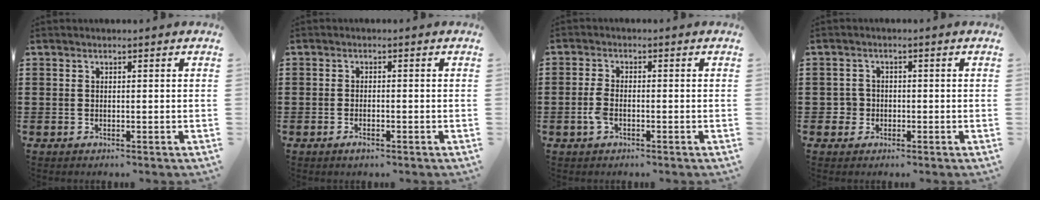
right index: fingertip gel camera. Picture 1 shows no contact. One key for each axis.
{"total": 1.2, "fx": -0.7, "fy": 0.4, "fz": 0.9, "tx": -0.019, "ty": -0.004, "tz": -0.011}
{"total": 2.9, "fx": -1.0, "fy": 1.3, "fz": 2.4, "tx": -0.058, "ty": -0.003, "tz": -0.023}
{"total": 2.4, "fx": -0.7, "fy": 2.2, "fz": 0.6, "tx": -0.018, "ty": 0.005, "tz": -0.017}